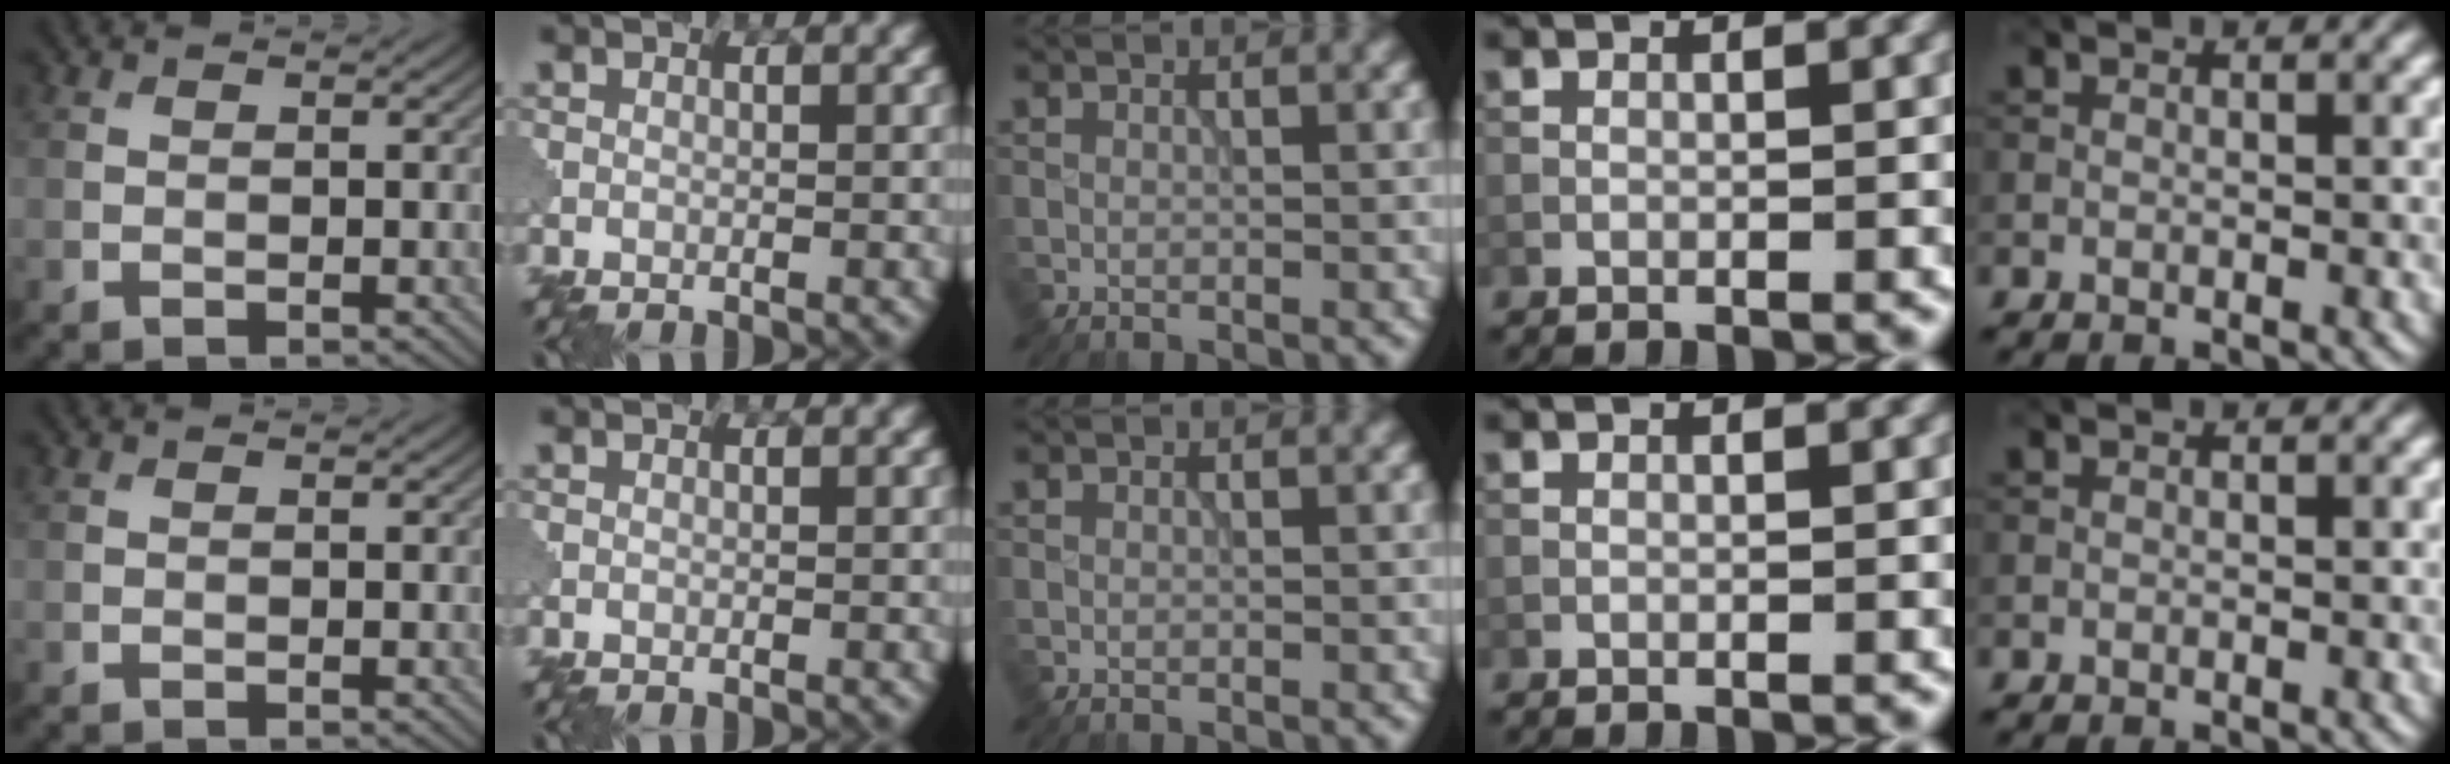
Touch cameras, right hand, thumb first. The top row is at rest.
{}